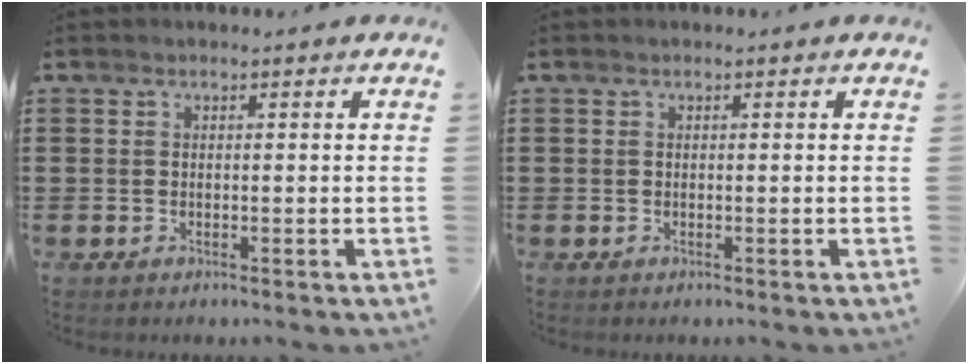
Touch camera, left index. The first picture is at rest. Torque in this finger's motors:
{"motor_torque": [0.00, 0.00, 0.00, 0.00]}